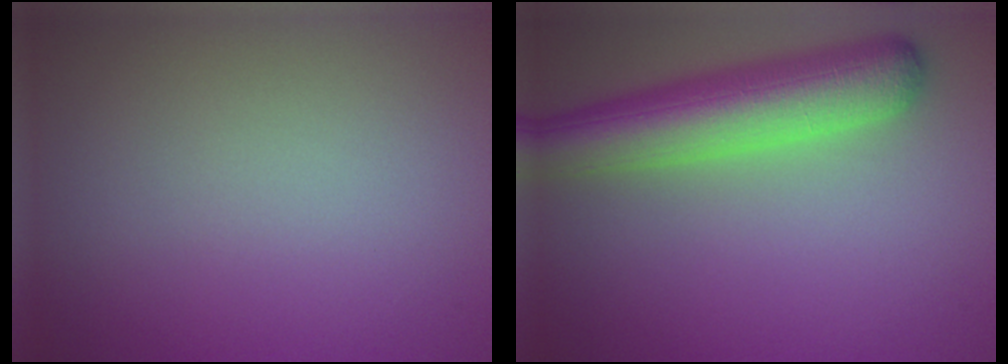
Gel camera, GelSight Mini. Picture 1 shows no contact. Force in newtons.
{"total": 7.4, "press": 7.4, "slide": 0.5}